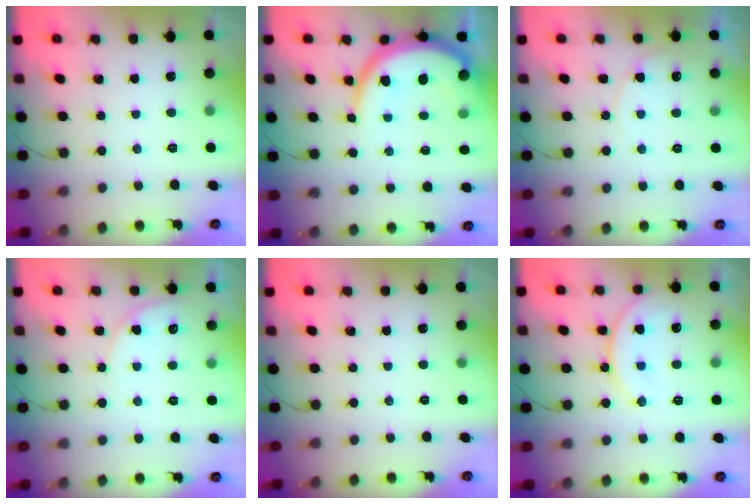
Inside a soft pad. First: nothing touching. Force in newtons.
{"total": 12.6, "press": 12.6, "slide": 1.3}
{"total": 6.1, "press": 6.0, "slide": 0.7}
{"total": 5.6, "press": 5.6, "slide": 0.3}
{"total": 0.0}
{"total": 14.5, "press": 14.4, "slide": 1.5}